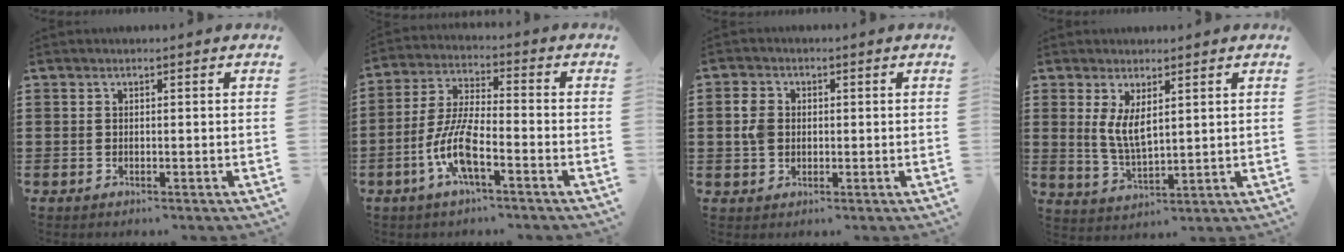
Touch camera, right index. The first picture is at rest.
{"total": 8.6, "force": [-3.8, 2.1, 7.4], "torque": [-0.174, -0.013, -0.078]}
{"total": 3.5, "force": [0.2, 2.8, 2.1], "torque": [-0.056, 0.009, 0.000]}
{"total": 4.8, "force": [1.6, 2.0, 4.1], "torque": [-0.090, -0.001, 0.029]}